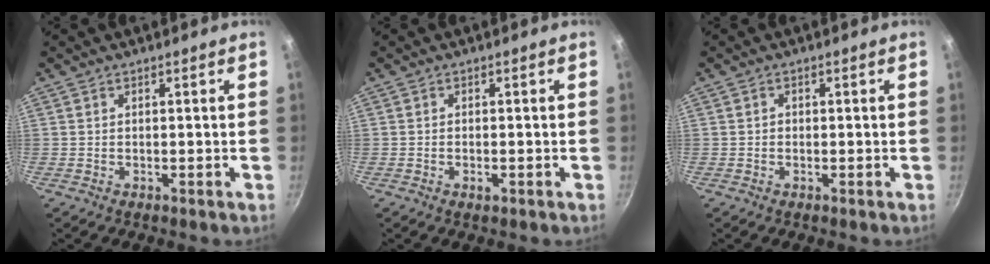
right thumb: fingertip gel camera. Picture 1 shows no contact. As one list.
[{"total": 1.1, "force": [-0.5, 0.5, 0.9], "torque": [-0.017, 0.001, -0.008]}, {"total": 0.6, "force": [0.0, 0.6, 0.3], "torque": [-0.002, 0.001, -0.001]}]